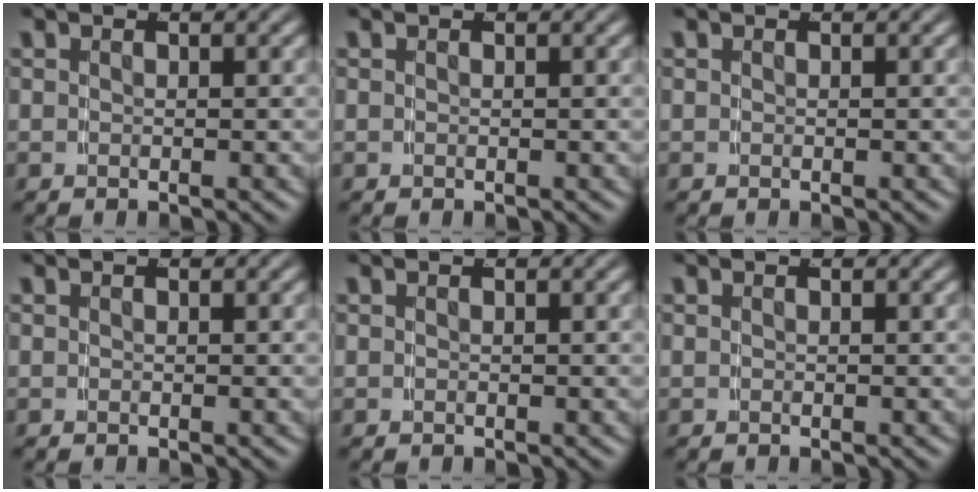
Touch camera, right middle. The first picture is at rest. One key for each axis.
{"total": 0.0}
{"total": 0.0}
{"total": 0.0}
{"total": 0.0}
{"total": 0.0}